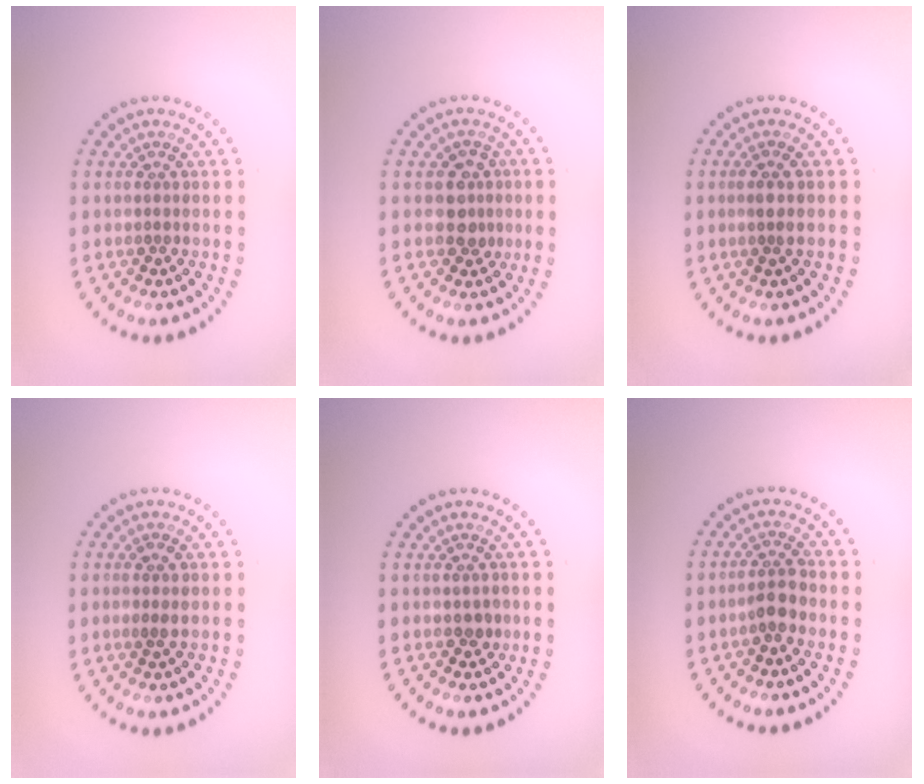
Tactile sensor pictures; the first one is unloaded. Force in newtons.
{"total": 2.4, "press": 2.2, "slide": 1.0}
{"total": 1.5, "press": 1.4, "slide": 0.7}
{"total": 1.1, "press": 1.0, "slide": 0.3}
{"total": 1.1, "press": 1.1, "slide": 0.2}
{"total": 2.2, "press": 2.0, "slide": 0.8}